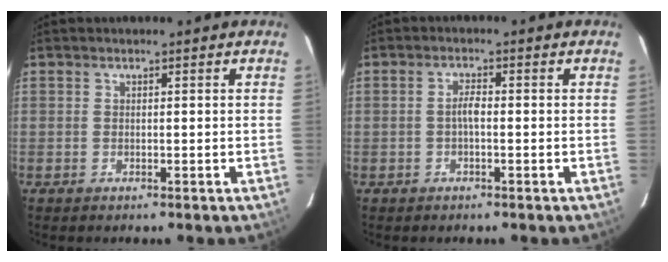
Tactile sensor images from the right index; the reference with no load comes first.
{"total": 1.9, "force": [-0.5, 0.5, 1.7], "torque": [-0.034, 0.007, -0.011]}